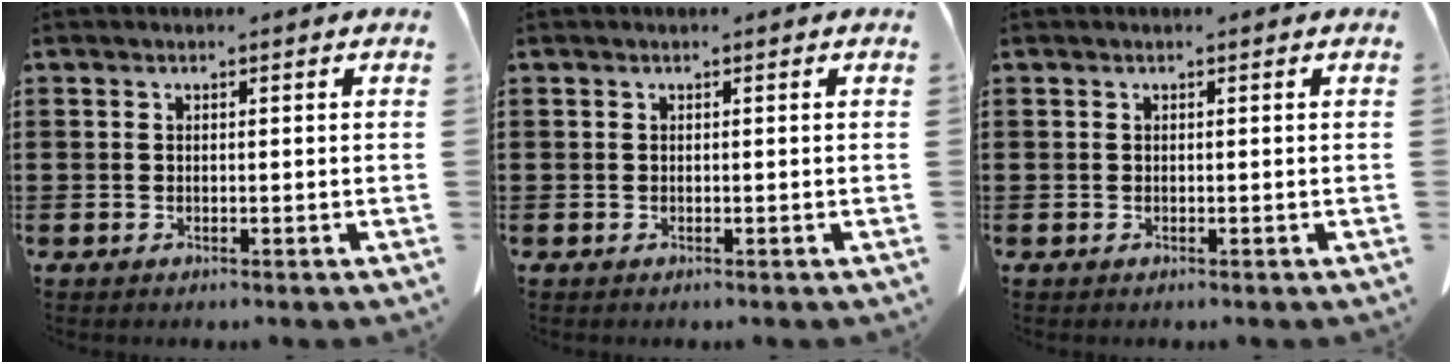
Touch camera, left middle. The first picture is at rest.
{"total": 0.0}
{"total": 0.0}